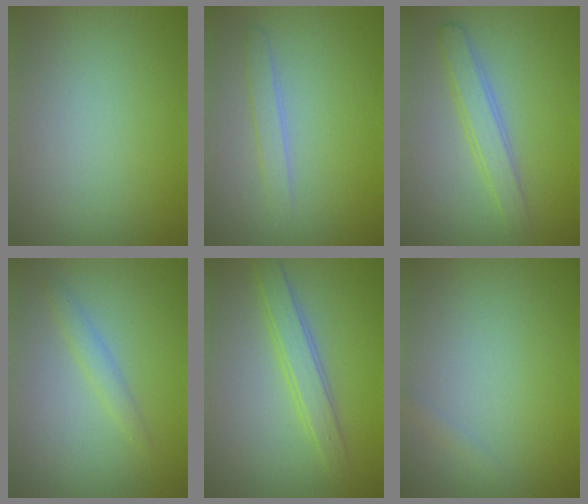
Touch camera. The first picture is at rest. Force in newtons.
{"total": 1.4, "press": 1.4, "slide": 0.1}
{"total": 2.6, "press": 2.6, "slide": 0.2}
{"total": 1.4, "press": 1.4, "slide": 0.1}
{"total": 2.9, "press": 2.9, "slide": 0.1}
{"total": 0.5, "press": 0.5, "slide": 0.0}